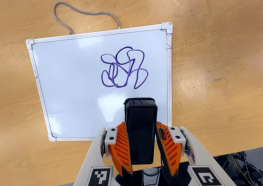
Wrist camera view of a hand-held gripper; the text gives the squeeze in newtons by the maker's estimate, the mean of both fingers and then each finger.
{"total": 4.6, "left": 3.2, "right": 6.0}